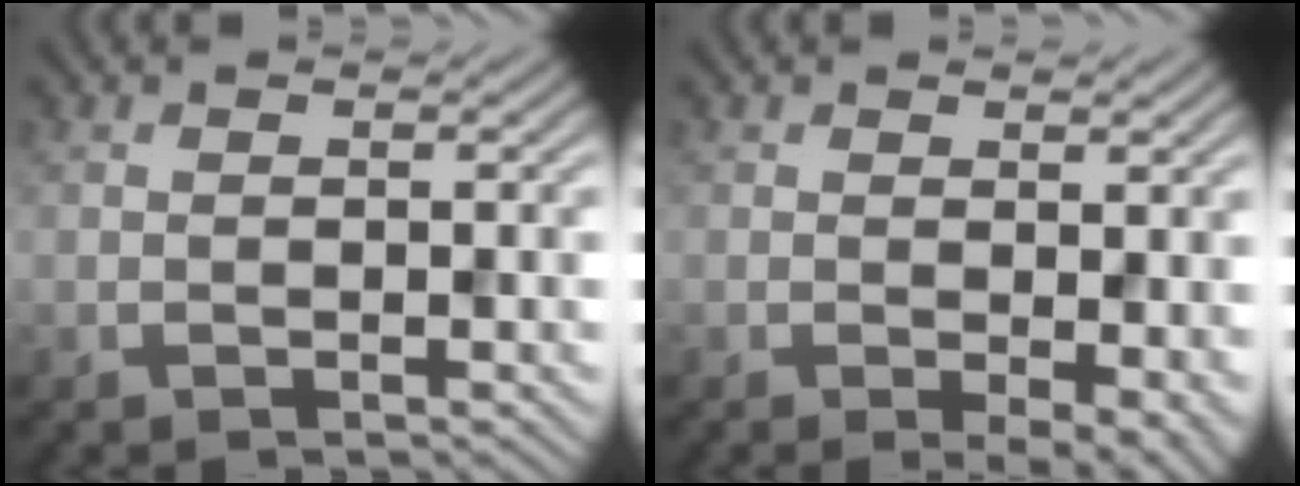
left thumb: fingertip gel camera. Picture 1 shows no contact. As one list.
[{"total": 4.2, "force": [-0.4, 1.7, 3.8], "torque": [-0.053, -0.009, 0.000]}]